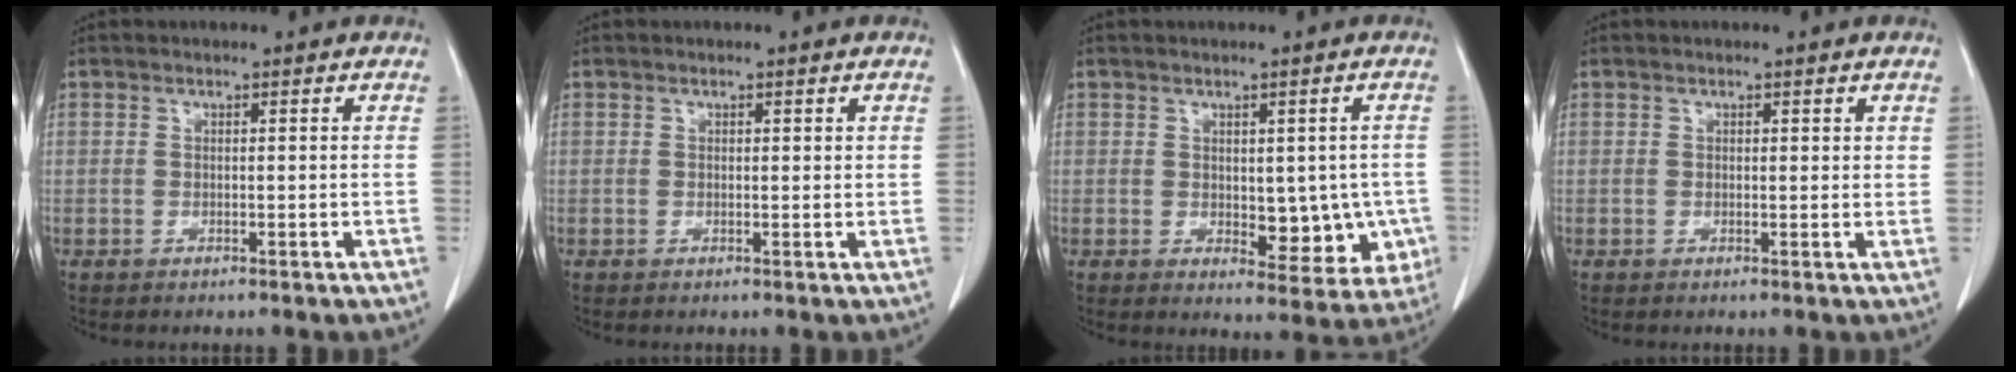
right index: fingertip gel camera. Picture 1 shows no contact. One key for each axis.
{"total": 0.7, "fx": 0.4, "fy": 0.4, "fz": 0.4, "tx": 0.001, "ty": -0.001, "tz": 0.003}
{"total": 7.8, "fx": -0.8, "fy": 4.3, "fz": 6.4, "tx": -0.054, "ty": 0.000, "tz": 0.001}
{"total": 1.1, "fx": 0.6, "fy": 0.6, "fz": 0.6, "tx": 0.001, "ty": -0.003, "tz": 0.005}